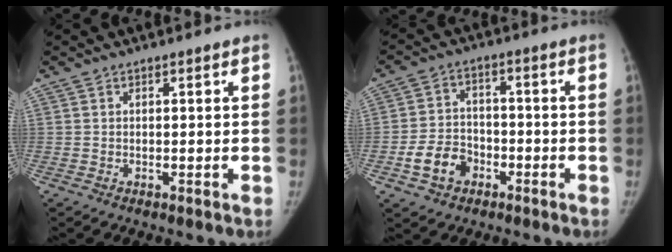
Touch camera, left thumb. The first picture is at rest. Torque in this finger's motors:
{"motor_torque": [-0.23, 0.54, 0.34, -0.29, 0.04]}